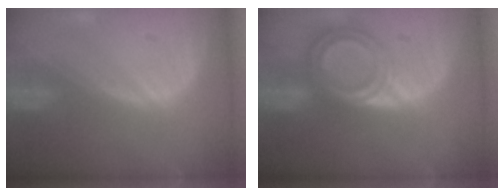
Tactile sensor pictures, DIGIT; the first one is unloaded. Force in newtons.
{"total": 6.8, "press": 6.0, "slide": 3.1}